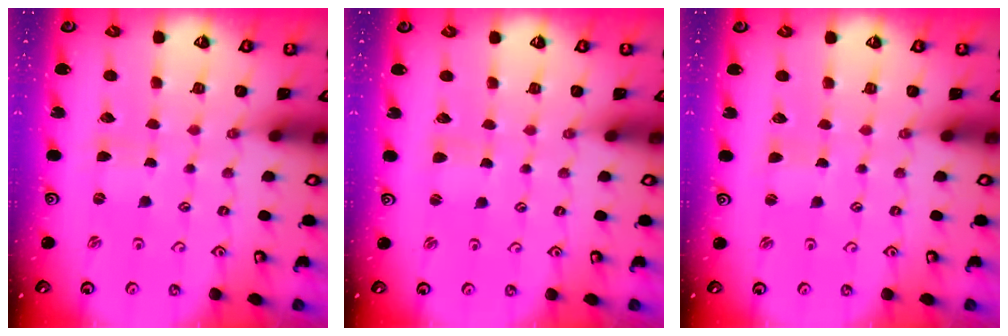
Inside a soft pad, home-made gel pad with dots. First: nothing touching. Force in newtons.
{"total": 0.9, "press": 0.9, "slide": 0.2}
{"total": 0.0}